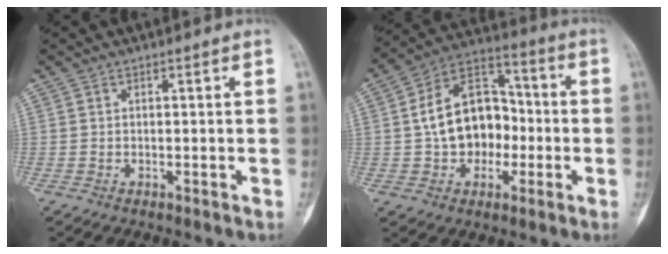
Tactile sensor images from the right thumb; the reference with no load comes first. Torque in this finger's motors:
{"motor_torque": [-0.18, 0.75, 0.42, -0.21, 0.32]}